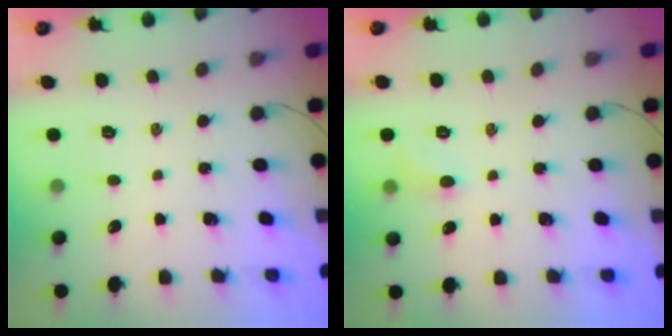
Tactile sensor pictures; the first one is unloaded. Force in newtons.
{"total": 5.6, "press": 5.5, "slide": 1.4}